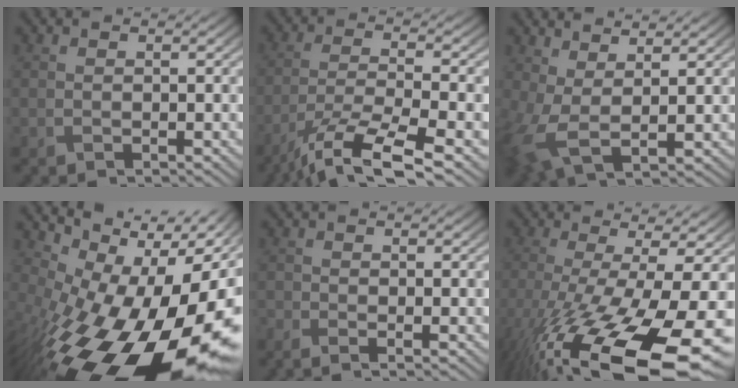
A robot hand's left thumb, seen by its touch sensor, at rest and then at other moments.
{"total": 10.5, "force": [-7.4, 2.1, 7.2], "torque": [-0.136, -0.006, -0.137]}
{"total": 6.4, "force": [1.8, 2.7, 5.5], "torque": [-0.140, -0.003, 0.031]}
{"total": 18.9, "force": [-4.6, 9.2, 15.8], "torque": [-0.244, -0.016, -0.079]}
{"total": 1.8, "force": [-1.3, 0.4, 1.1], "torque": [-0.030, -0.007, -0.030]}
{"total": 18.2, "force": [-8.2, 5.2, 15.4], "torque": [-0.303, -0.044, -0.125]}